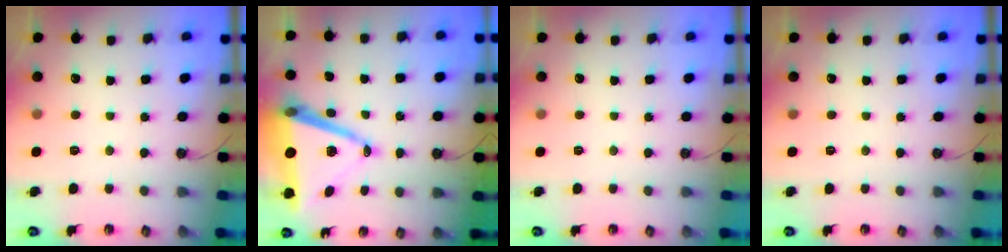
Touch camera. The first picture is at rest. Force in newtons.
{"total": 15.6, "press": 15.1, "slide": 3.9}
{"total": 0.0}
{"total": 0.0}